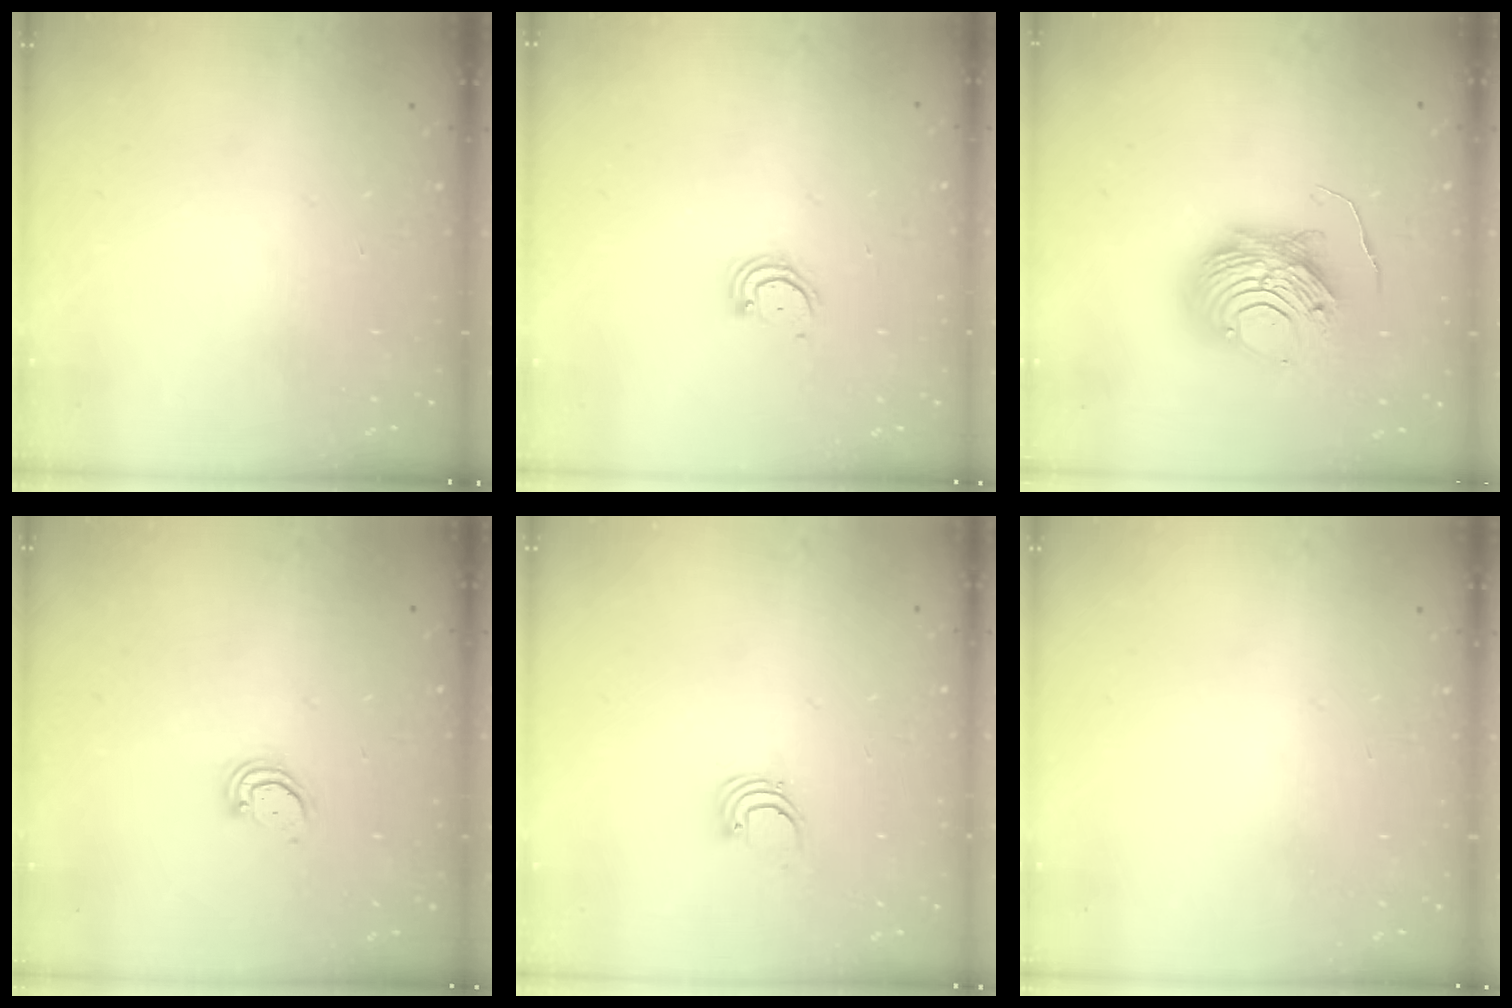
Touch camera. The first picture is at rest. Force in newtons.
{"total": 3.3, "press": 3.3, "slide": 0.5}
{"total": 10.5, "press": 10.5, "slide": 1.0}
{"total": 3.5, "press": 3.5, "slide": 0.3}
{"total": 1.9, "press": 1.9, "slide": 0.1}
{"total": 0.0}